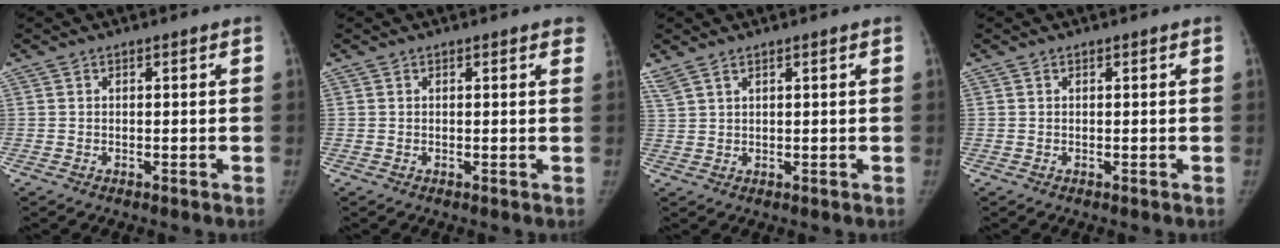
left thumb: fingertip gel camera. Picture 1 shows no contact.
{"total": 2.1, "force": [1.6, 0.7, 1.1], "torque": [0.001, 0.001, 0.011]}
{"total": 3.4, "force": [2.6, 1.0, 1.9], "torque": [-0.051, 0.011, 0.063]}
{"total": 0.0}